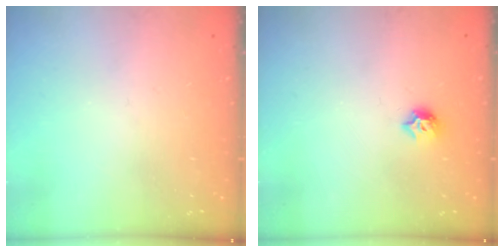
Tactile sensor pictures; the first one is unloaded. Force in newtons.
{"total": 6.3, "press": 6.3, "slide": 0.8}